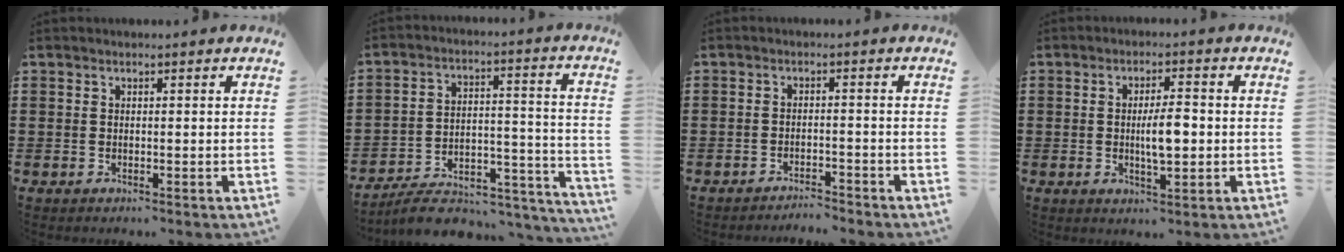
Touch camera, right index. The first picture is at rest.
{"total": 7.5, "force": [-6.7, 1.8, 2.9], "torque": [-0.041, 0.012, -0.126]}
{"total": 2.4, "force": [-2.4, -0.1, 0.0], "torque": [-0.007, 0.000, -0.052]}
{"total": 5.3, "force": [-0.2, 1.5, 5.1], "torque": [-0.090, -0.004, -0.010]}